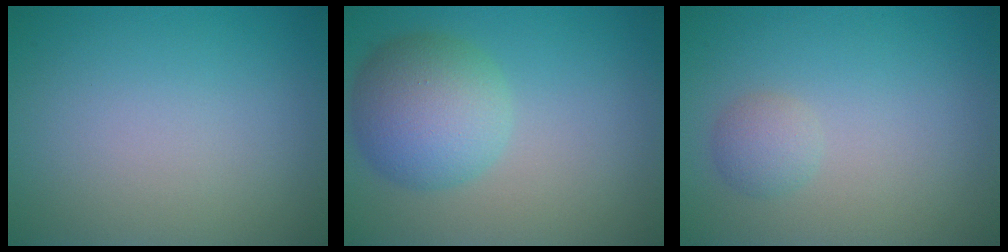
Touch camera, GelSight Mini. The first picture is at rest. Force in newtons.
{"total": 6.1, "press": 6.1, "slide": 0.3}
{"total": 1.5, "press": 1.5, "slide": 0.0}